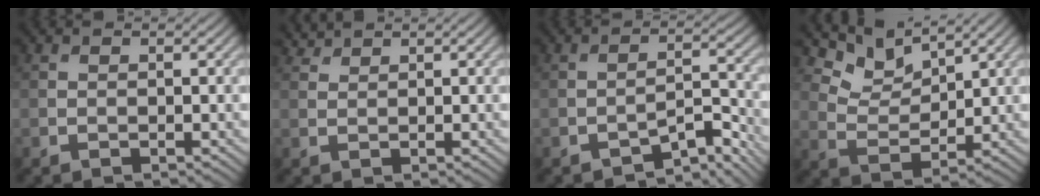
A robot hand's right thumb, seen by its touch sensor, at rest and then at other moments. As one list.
[{"total": 1.4, "force": [1.4, 0.1, 0.2], "torque": [-0.008, 0.002, 0.031]}, {"total": 4.9, "force": [-4.1, 1.3, 2.4], "torque": [-0.030, 0.008, -0.064]}, {"total": 6.0, "force": [4.8, 2.2, 2.8], "torque": [-0.070, -0.001, 0.093]}]